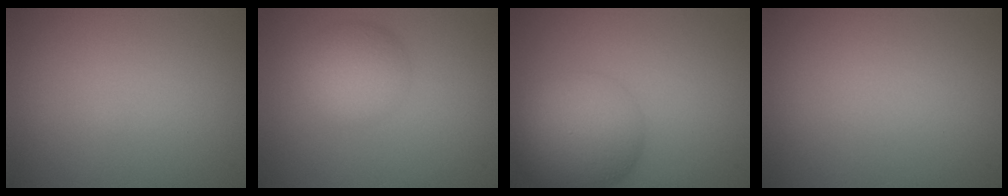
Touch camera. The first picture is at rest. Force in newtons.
{"total": 3.9, "press": 3.9, "slide": 0.1}
{"total": 7.2, "press": 7.2, "slide": 0.2}
{"total": 0.0}